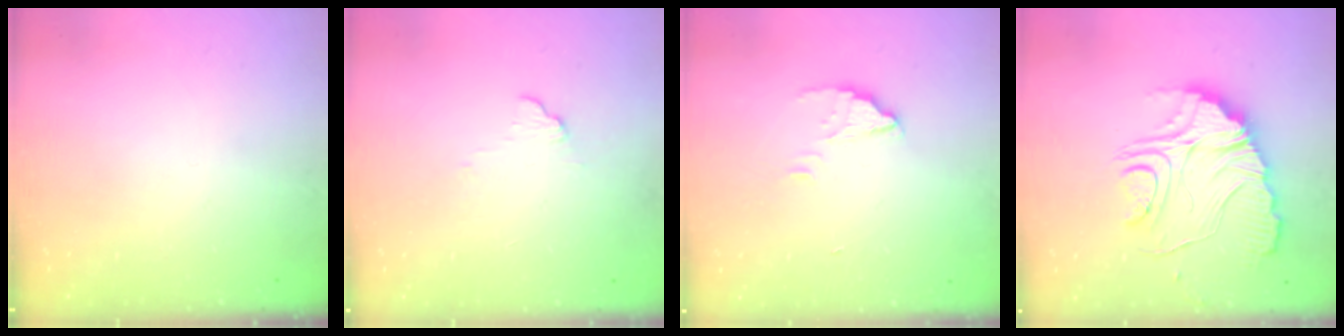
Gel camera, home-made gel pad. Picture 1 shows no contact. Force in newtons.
{"total": 6.4, "press": 6.4, "slide": 0.4}
{"total": 2.6, "press": 2.6, "slide": 0.2}
{"total": 16.2, "press": 16.1, "slide": 1.6}